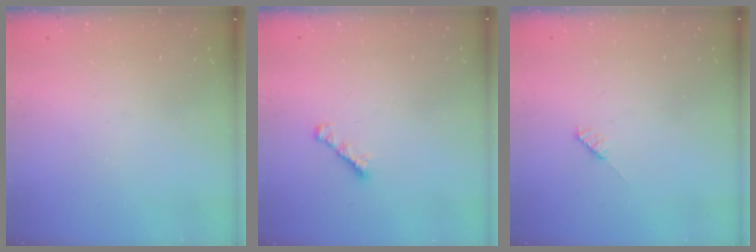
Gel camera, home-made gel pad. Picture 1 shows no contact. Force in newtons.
{"total": 1.8, "press": 1.7, "slide": 0.6}
{"total": 3.0, "press": 3.0, "slide": 0.2}